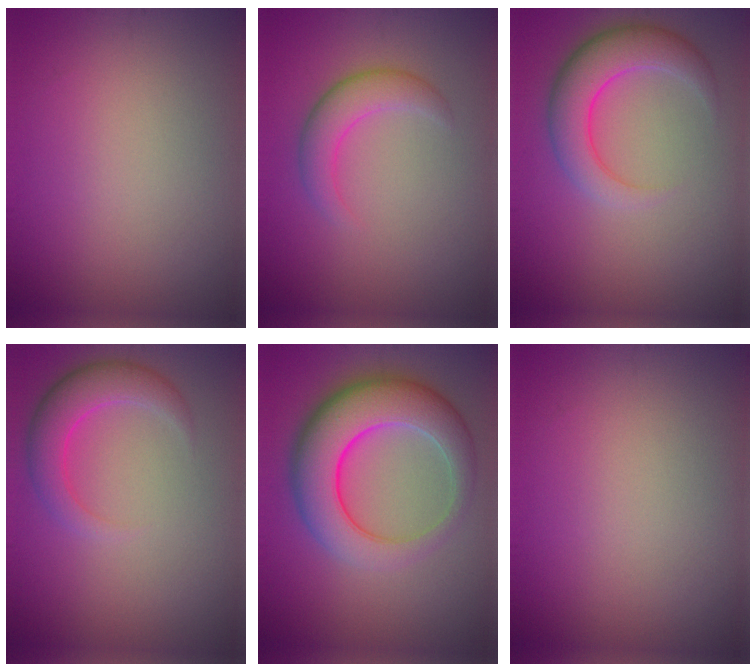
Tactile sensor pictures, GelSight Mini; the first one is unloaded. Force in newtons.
{"total": 3.0, "press": 3.0, "slide": 0.1}
{"total": 5.1, "press": 5.1, "slide": 0.2}
{"total": 3.9, "press": 3.8, "slide": 0.4}
{"total": 8.7, "press": 8.7, "slide": 0.2}
{"total": 0.0}